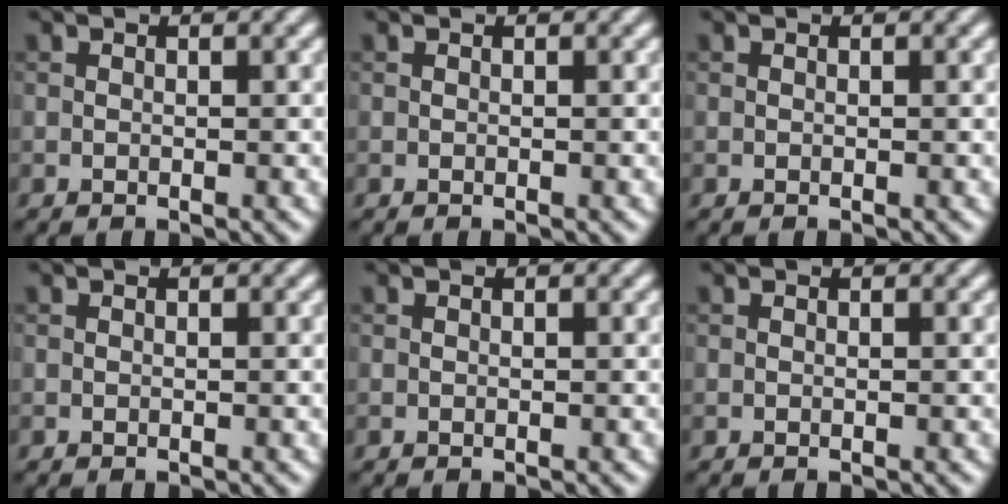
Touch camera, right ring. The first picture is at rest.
{"total": 0.0}
{"total": 0.0}
{"total": 0.0}
{"total": 0.0}
{"total": 0.0}